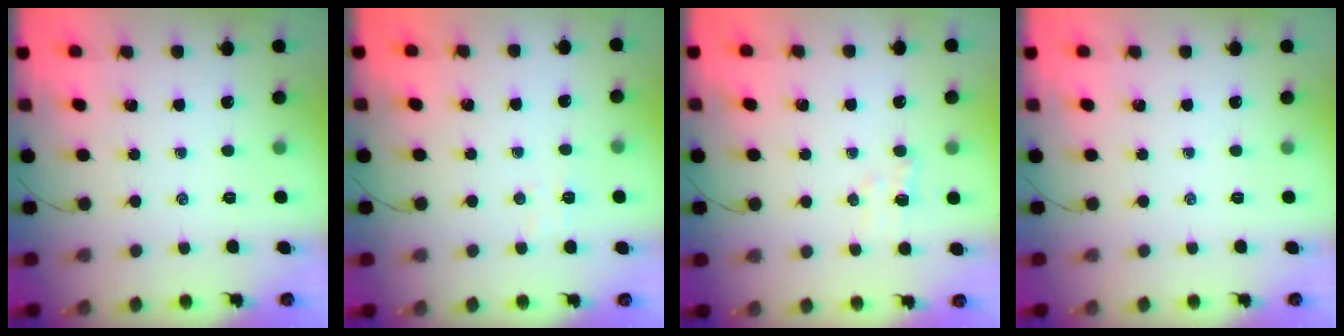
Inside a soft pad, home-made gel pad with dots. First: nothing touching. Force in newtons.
{"total": 3.0, "press": 2.9, "slide": 0.8}
{"total": 4.3, "press": 4.1, "slide": 1.2}
{"total": 0.0}